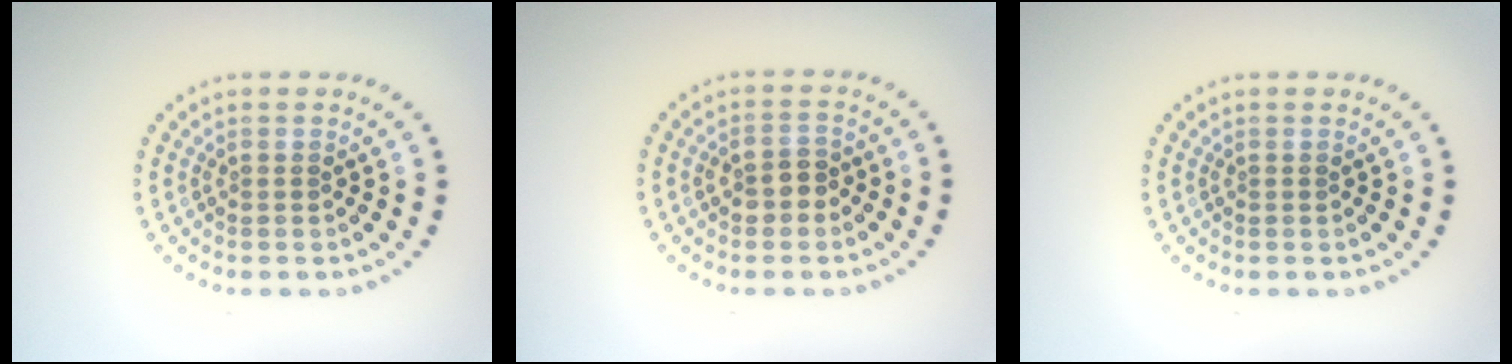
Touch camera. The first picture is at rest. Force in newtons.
{"total": 2.1, "press": 2.1, "slide": 0.4}
{"total": 0.0}